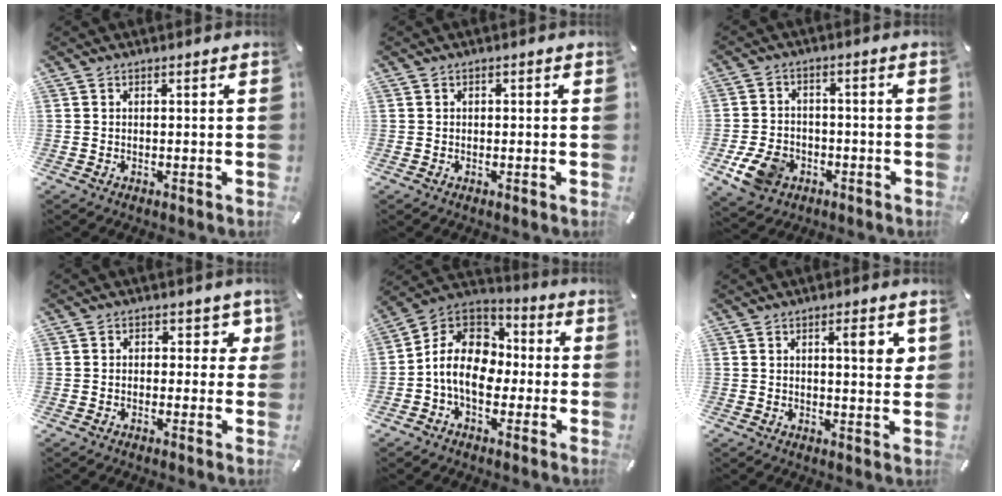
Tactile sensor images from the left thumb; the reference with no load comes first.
{"total": 0.6, "force": [-0.1, 0.5, 0.2], "torque": [-0.002, 0.004, -0.004]}
{"total": 8.8, "force": [-3.7, 6.7, 4.3], "torque": [-0.089, 0.018, -0.065]}
{"total": 4.4, "force": [0.7, 3.2, 3.0], "torque": [-0.029, 0.001, 0.003]}
{"total": 12.4, "force": [-3.0, 9.4, 7.5], "torque": [-0.165, 0.018, -0.059]}
{"total": 5.9, "force": [2.0, 1.5, 5.4], "torque": [-0.076, -0.010, 0.025]}